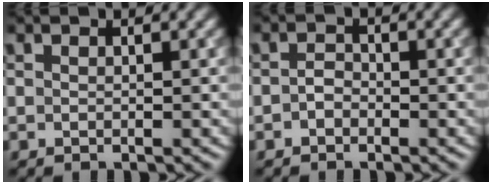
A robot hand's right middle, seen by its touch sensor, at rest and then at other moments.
{"total": 1.2, "force": [-0.5, 0.8, 0.6], "torque": [-0.014, 0.001, -0.013]}